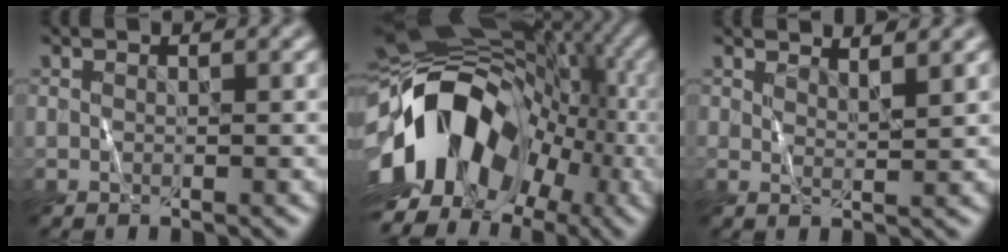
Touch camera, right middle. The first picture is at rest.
{"total": 14.1, "force": [-3.5, 9.8, 9.5], "torque": [-0.156, 0.013, -0.076]}
{"total": 1.6, "force": [1.6, -0.4, -0.2], "torque": [0.005, -0.002, 0.025]}